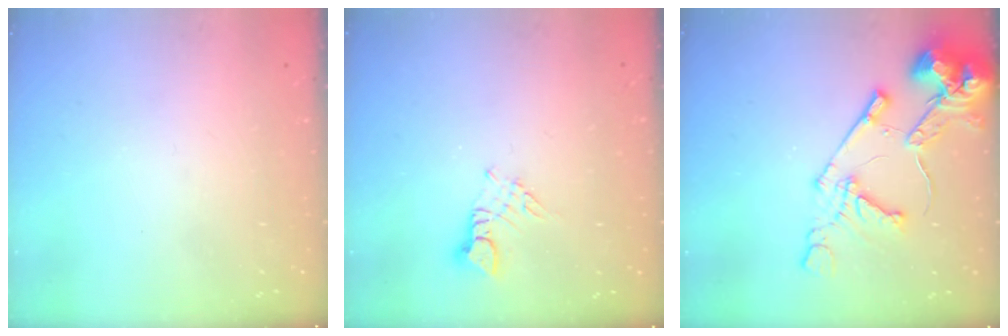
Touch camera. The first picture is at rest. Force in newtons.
{"total": 2.5, "press": 2.5, "slide": 0.4}
{"total": 14.5, "press": 14.4, "slide": 1.8}